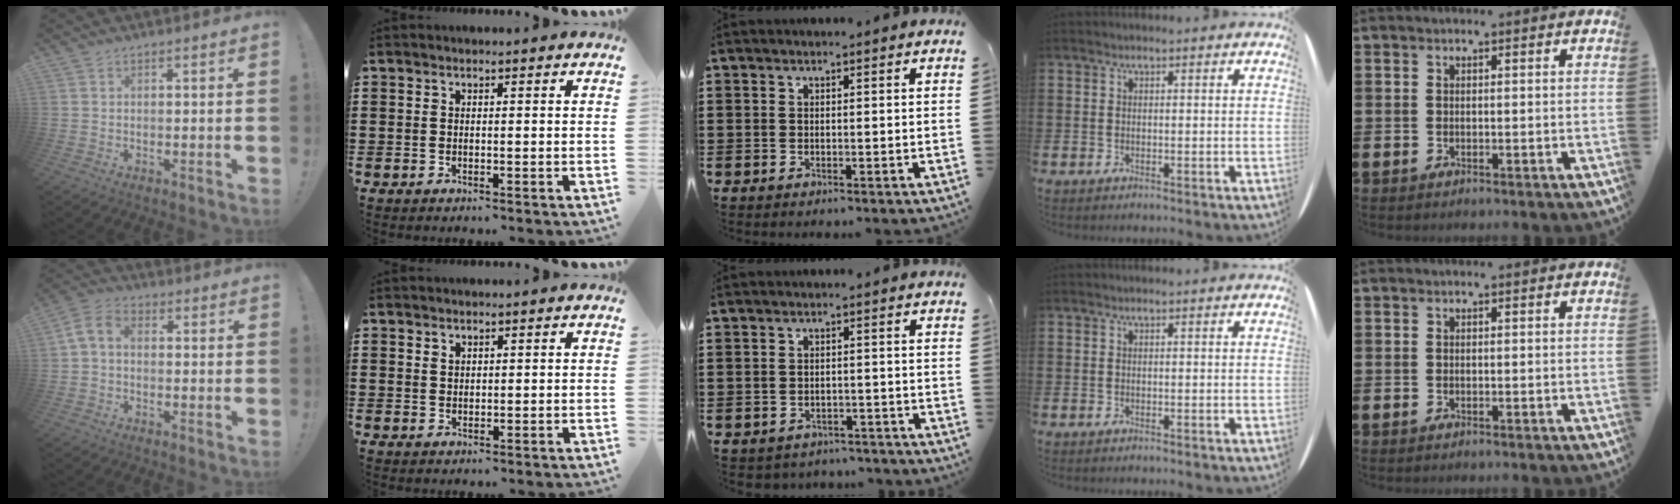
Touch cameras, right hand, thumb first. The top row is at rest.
{"thumb": {"total": 5.7, "force": [-0.1, 4.0, 4.1], "torque": [-0.085, 0.010, 0.001]}, "index": {"total": 0.9, "force": [0.7, 0.6, 0.1], "torque": [-0.003, 0.001, 0.014]}, "middle": {"total": 2.0, "force": [-1.8, 0.6, -0.3], "torque": [-0.004, 0.002, -0.044]}}